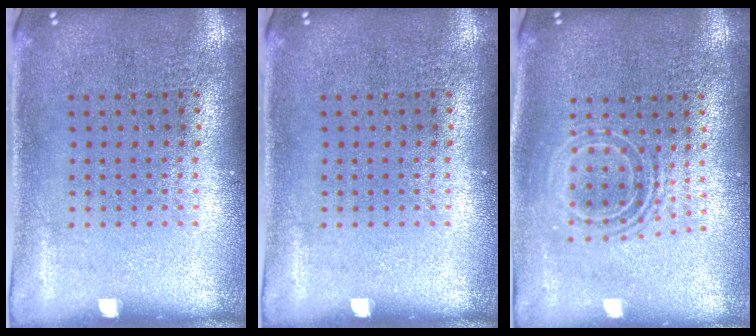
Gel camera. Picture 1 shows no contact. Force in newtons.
{"total": 0.0}
{"total": 1.7, "press": 1.3, "slide": 1.1}